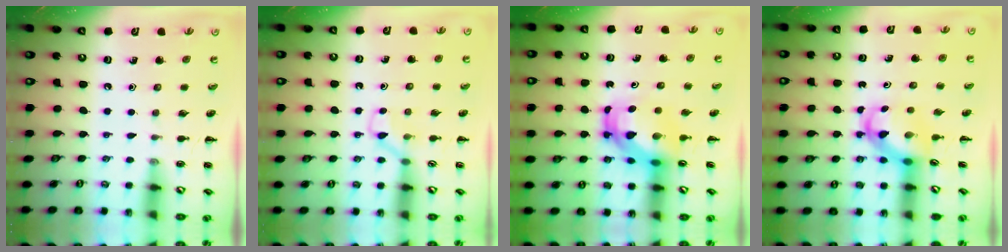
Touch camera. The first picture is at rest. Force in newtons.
{"total": 3.5, "press": 3.3, "slide": 1.4}
{"total": 5.5, "press": 5.3, "slide": 1.6}
{"total": 4.2, "press": 4.2, "slide": 0.6}